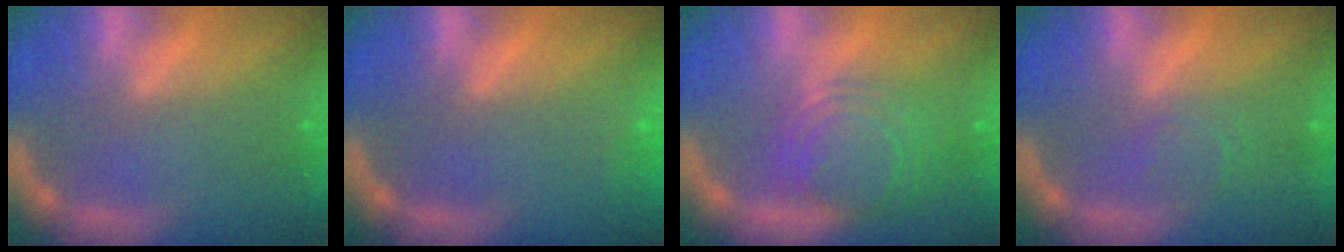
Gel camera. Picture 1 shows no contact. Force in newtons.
{"total": 1.4}
{"total": 8.1}
{"total": 1.9}